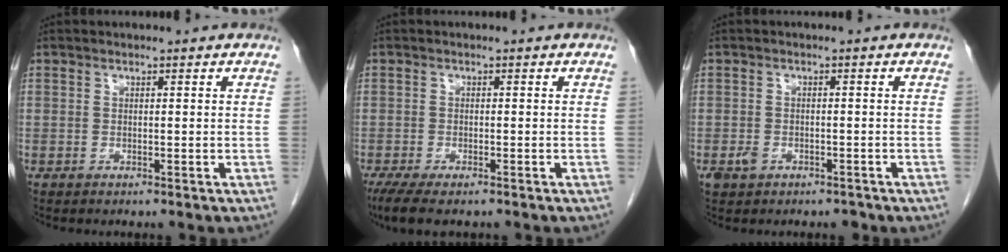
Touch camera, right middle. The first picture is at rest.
{"total": 5.8, "force": [-4.2, 1.7, 3.6], "torque": [-0.061, -0.014, -0.068]}
{"total": 2.7, "force": [-1.6, 1.8, 1.2], "torque": [-0.020, 0.003, -0.018]}